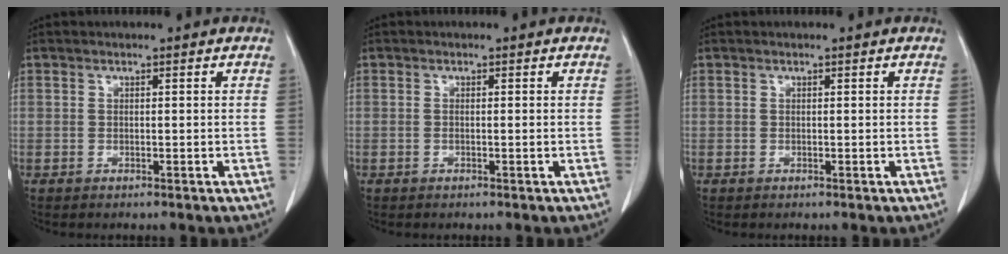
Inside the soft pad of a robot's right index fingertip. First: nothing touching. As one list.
[{"total": 0.5, "force": [-0.1, 0.0, 0.5], "torque": [-0.010, 0.000, 0.000]}, {"total": 0.0}]